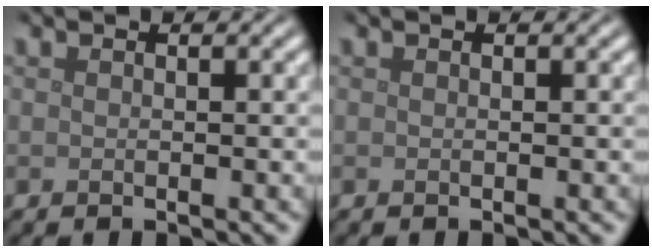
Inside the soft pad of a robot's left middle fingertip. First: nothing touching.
{"total": 0.0}